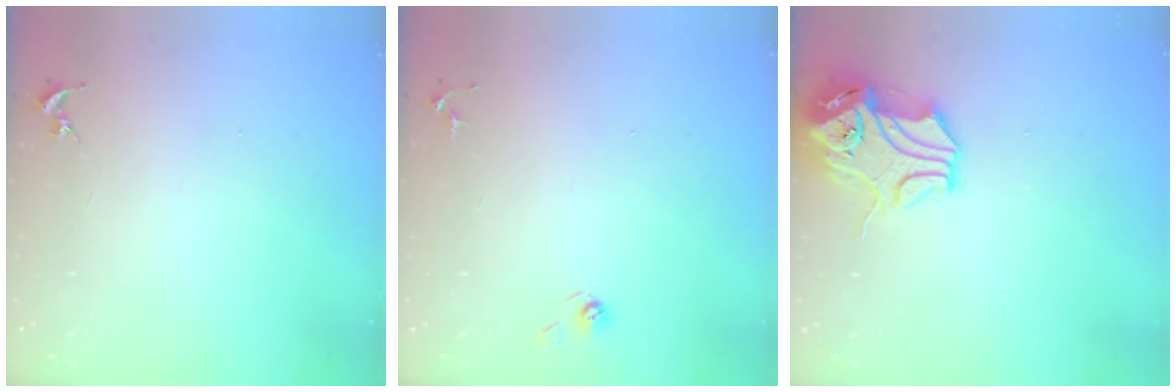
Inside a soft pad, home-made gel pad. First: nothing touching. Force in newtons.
{"total": 3.8, "press": 3.3, "slide": 1.8}
{"total": 12.0, "press": 11.9, "slide": 1.6}